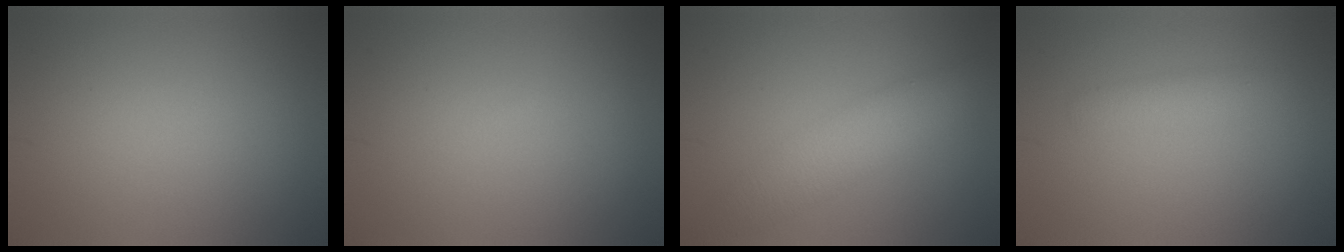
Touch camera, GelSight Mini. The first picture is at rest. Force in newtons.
{"total": 0.0}
{"total": 4.5, "press": 4.5, "slide": 0.1}
{"total": 1.4, "press": 1.4, "slide": 0.1}